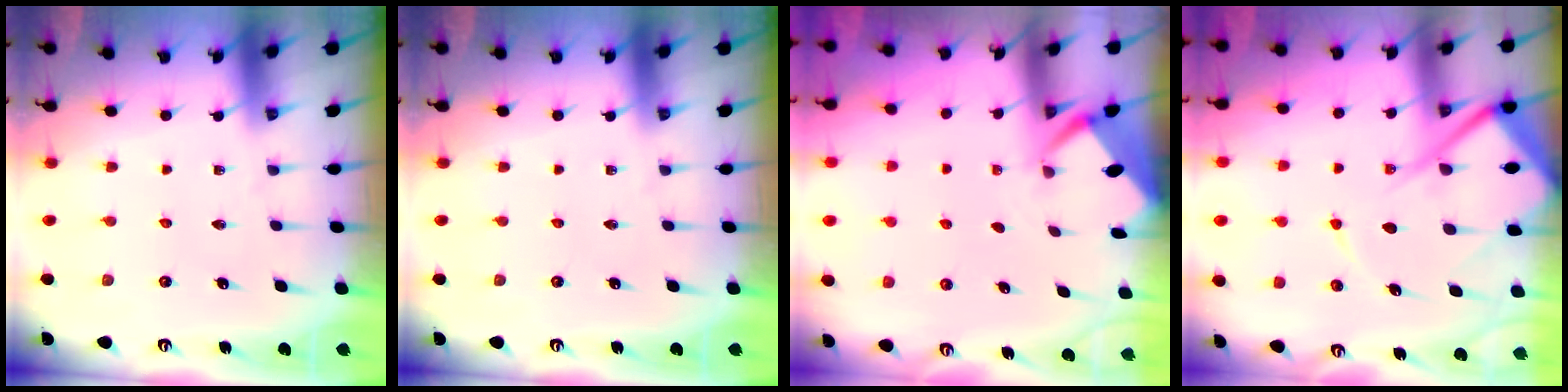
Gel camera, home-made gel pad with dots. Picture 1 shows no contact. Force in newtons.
{"total": 0.0}
{"total": 2.2, "press": 2.2, "slide": 0.1}
{"total": 15.2, "press": 15.1, "slide": 1.5}